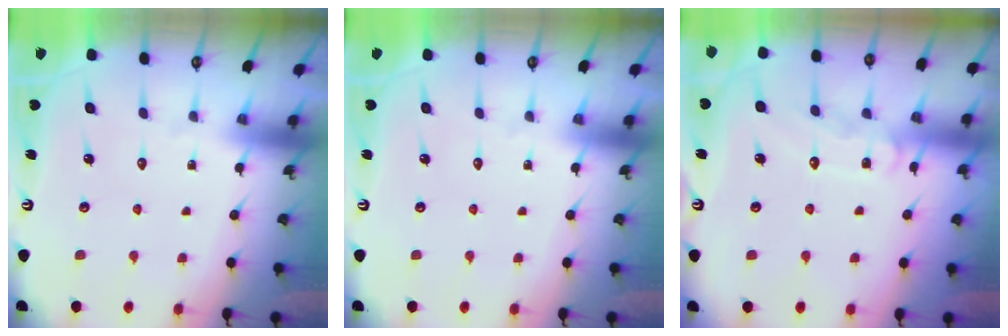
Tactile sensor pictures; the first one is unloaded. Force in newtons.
{"total": 0.0}
{"total": 9.1, "press": 9.0, "slide": 0.8}